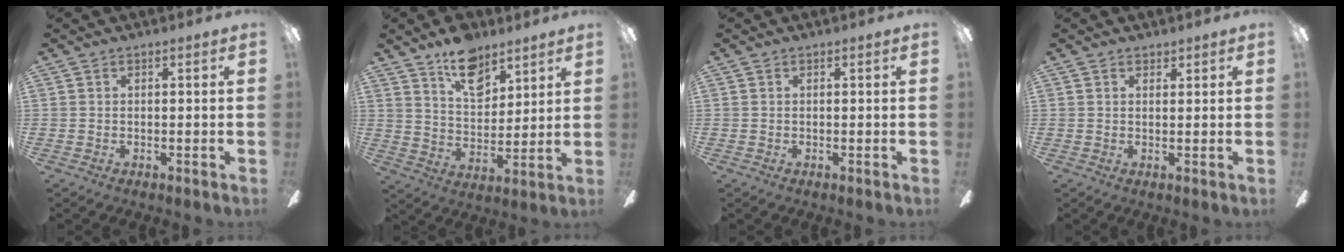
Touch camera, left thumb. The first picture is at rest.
{"total": 12.8, "force": [8.8, 6.8, 6.3], "torque": [-0.091, -0.044, 0.157]}
{"total": 0.0}
{"total": 1.5, "force": [1.2, 0.8, 0.4], "torque": [-0.001, -0.003, 0.021]}